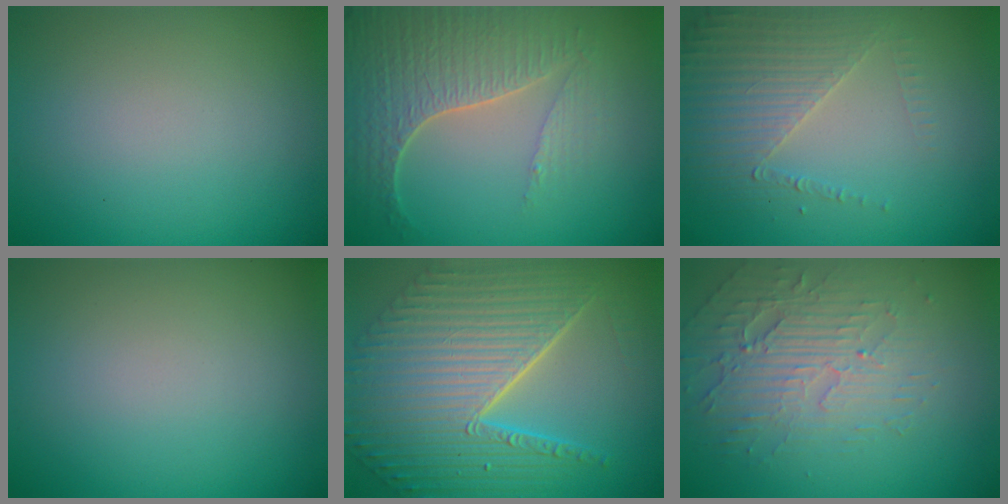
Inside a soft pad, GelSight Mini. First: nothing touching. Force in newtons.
{"total": 5.1, "press": 4.4, "slide": 2.6}
{"total": 4.5, "press": 3.2, "slide": 3.1}
{"total": 0.0}
{"total": 11.1, "press": 7.3, "slide": 8.4}
{"total": 3.9, "press": 3.4, "slide": 1.8}